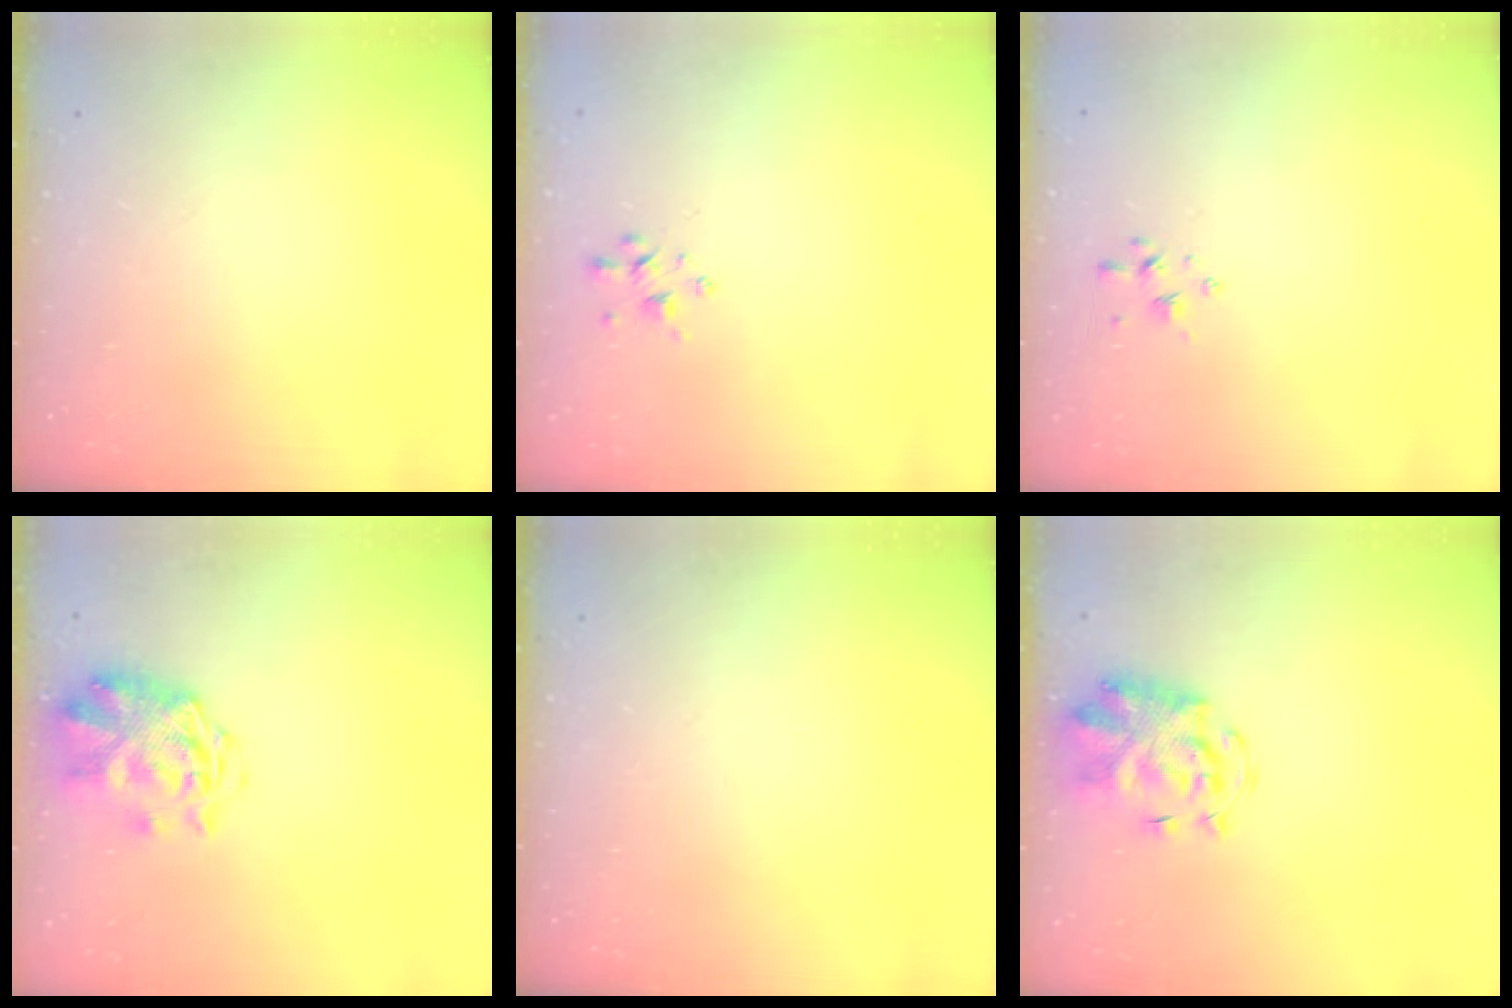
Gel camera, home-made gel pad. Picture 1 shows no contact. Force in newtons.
{"total": 2.3, "press": 2.2, "slide": 0.3}
{"total": 2.4, "press": 2.3, "slide": 0.8}
{"total": 3.4, "press": 3.0, "slide": 1.6}
{"total": 0.0}
{"total": 3.5, "press": 3.4, "slide": 1.1}